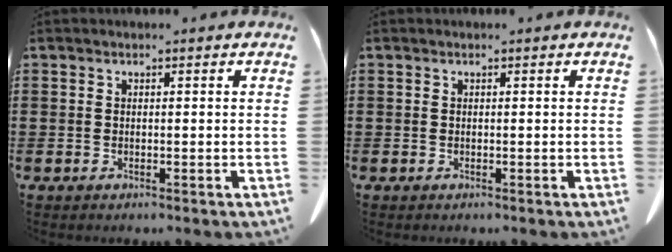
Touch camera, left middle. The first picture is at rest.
{"total": 0.0}